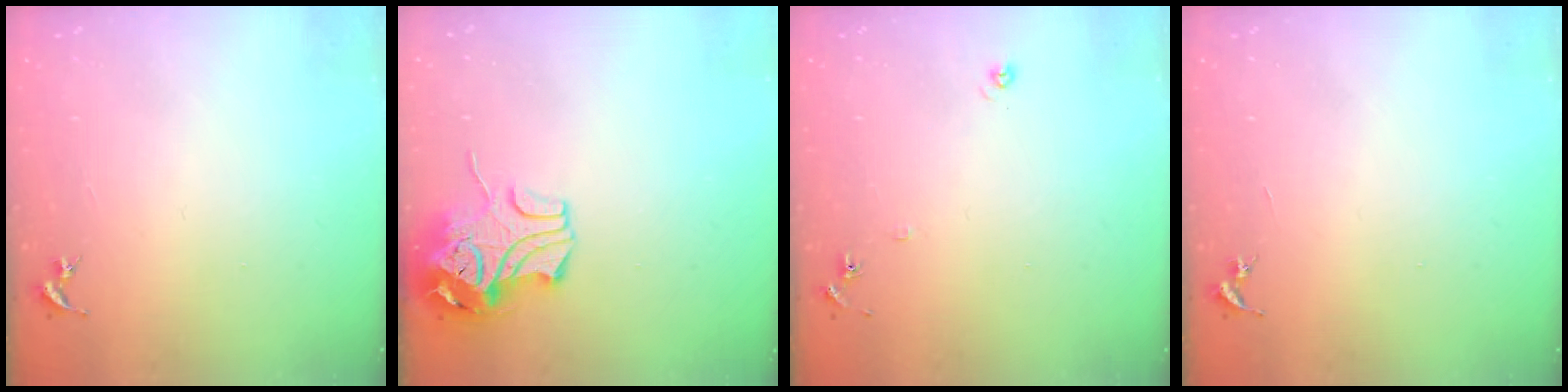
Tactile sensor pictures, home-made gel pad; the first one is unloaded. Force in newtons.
{"total": 10.8, "press": 10.6, "slide": 1.6}
{"total": 5.8, "press": 5.8, "slide": 0.6}
{"total": 0.0}